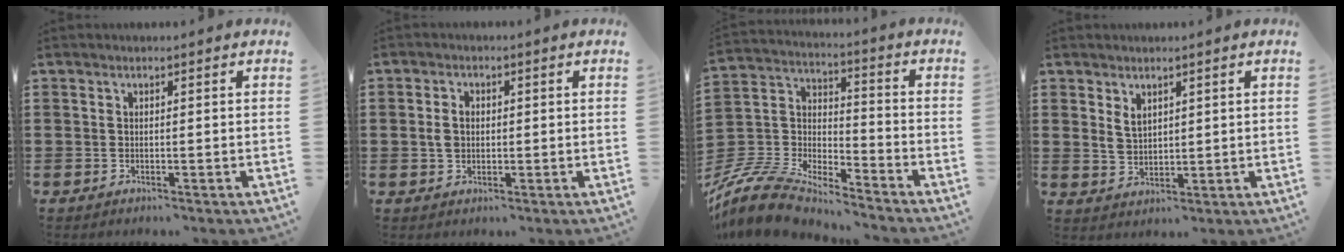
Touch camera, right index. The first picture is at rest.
{"total": 2.7, "force": [0.2, 1.9, 1.9], "torque": [-0.040, 0.007, 0.003]}
{"total": 8.4, "force": [-8.0, 1.7, 2.2], "torque": [-0.081, -0.009, -0.167]}
{"total": 2.8, "force": [1.7, 1.8, 1.4], "torque": [-0.034, 0.006, 0.032]}